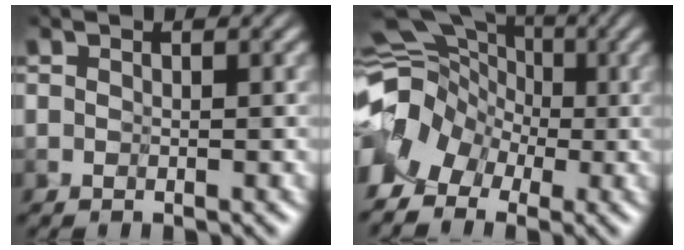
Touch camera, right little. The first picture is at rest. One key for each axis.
{"total": 6.3, "fx": -2.5, "fy": 5.2, "fz": 2.7, "tx": -0.045, "ty": -0.003, "tz": -0.053}